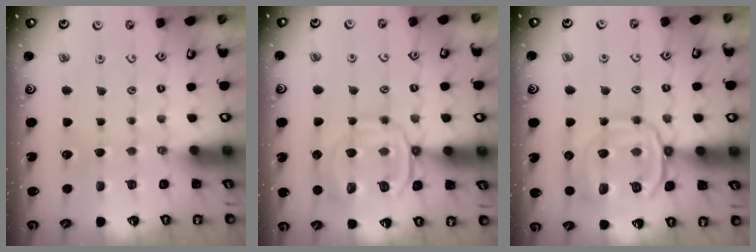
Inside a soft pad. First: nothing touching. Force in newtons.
{"total": 12.0, "press": 11.9, "slide": 1.2}
{"total": 15.3, "press": 15.3, "slide": 1.4}